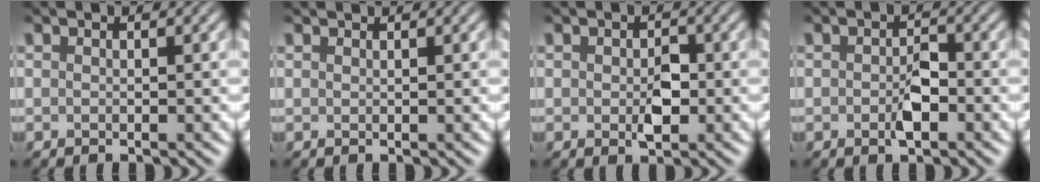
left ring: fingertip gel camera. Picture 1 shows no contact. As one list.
[{"total": 0.8, "force": [0.8, 0.1, 0.2], "torque": [-0.003, 0.001, 0.006]}, {"total": 2.1, "force": [-0.5, 1.3, 1.5], "torque": [-0.028, -0.002, -0.007]}, {"total": 2.1, "force": [-0.9, 1.1, 1.6], "torque": [-0.028, 0.002, -0.018]}]